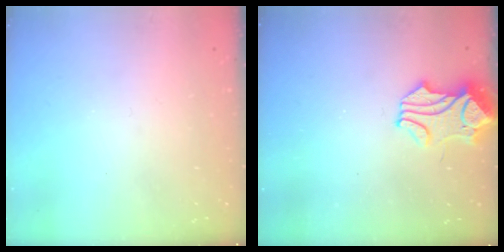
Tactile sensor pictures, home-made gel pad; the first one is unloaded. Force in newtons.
{"total": 1.7, "press": 1.2, "slide": 1.1}